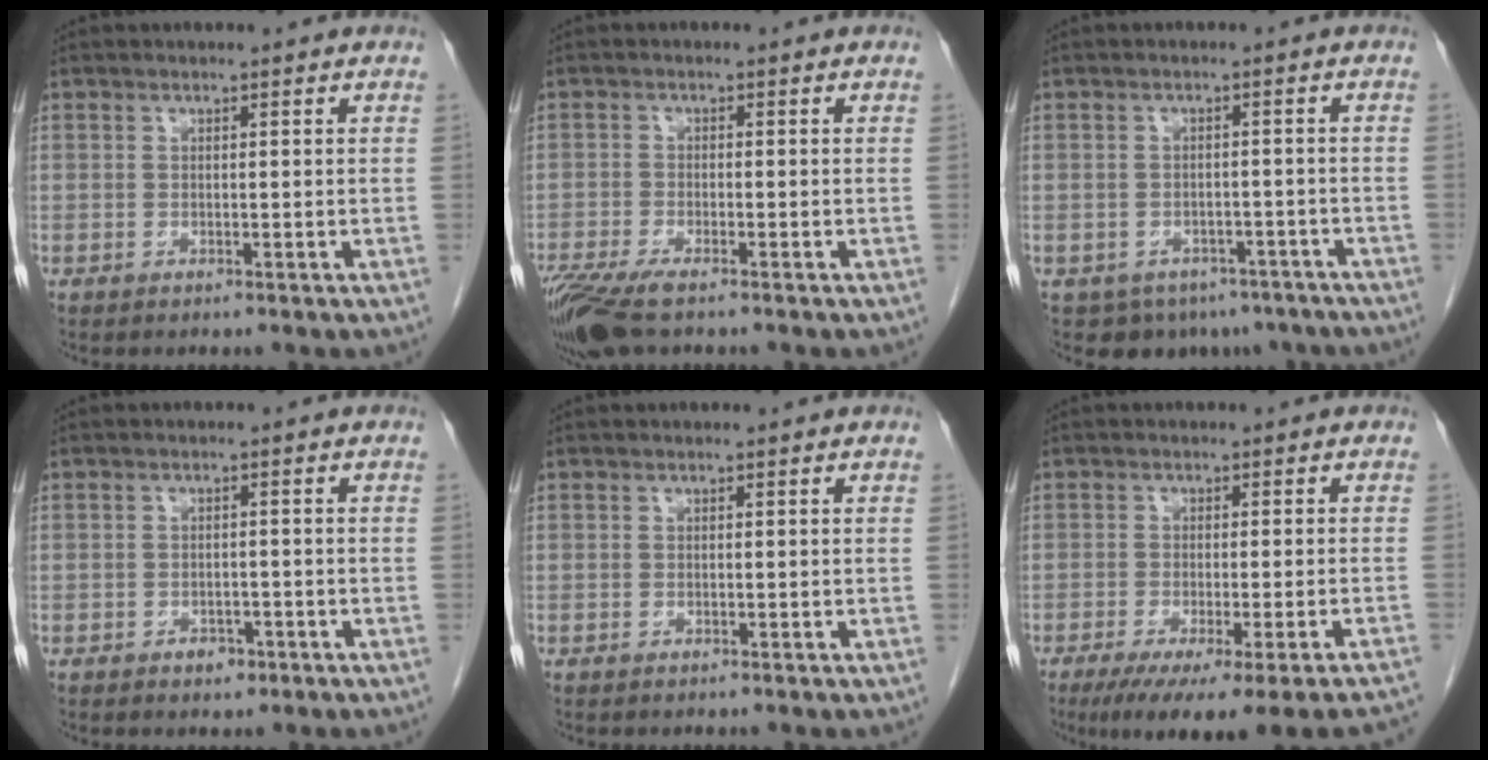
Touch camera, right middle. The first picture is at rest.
{"total": 8.1, "force": [-5.8, 1.8, 5.3], "torque": [-0.098, -0.019, -0.104]}
{"total": 9.2, "force": [-6.5, 6.0, 2.4], "torque": [-0.029, 0.004, -0.071]}
{"total": 2.0, "force": [-1.2, 1.3, 0.9], "torque": [-0.009, 0.005, -0.011]}
{"total": 0.0}
{"total": 16.9, "force": [-14.2, -0.6, 9.0], "torque": [-0.069, -0.043, -0.188]}